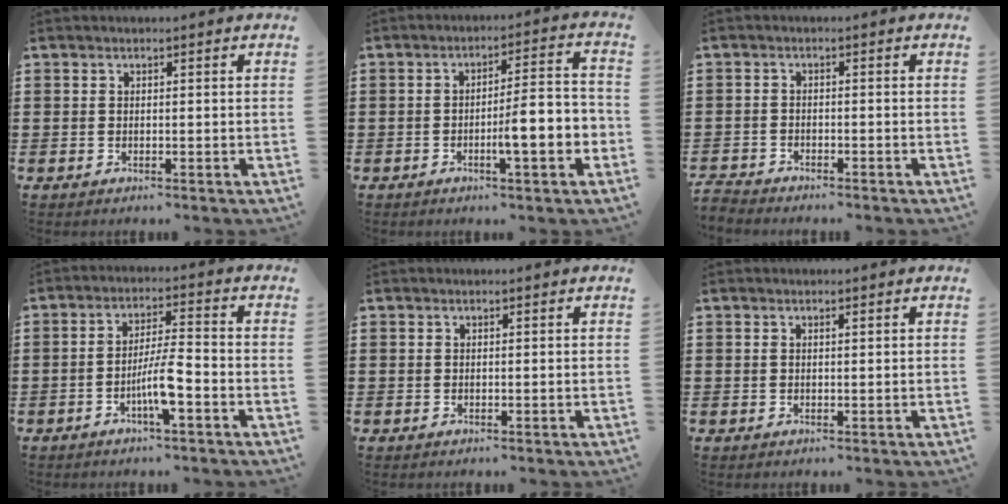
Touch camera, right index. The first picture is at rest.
{"total": 7.5, "force": [-2.4, 1.2, 6.9], "torque": [-0.097, -0.006, -0.045]}
{"total": 2.2, "force": [-2.2, 0.1, -0.2], "torque": [-0.003, 0.001, -0.049]}
{"total": 6.1, "force": [-2.8, 0.8, 5.3], "torque": [-0.108, -0.004, -0.058]}
{"total": 0.0}
{"total": 0.6, "force": [0.2, 0.2, 0.5], "torque": [-0.012, 0.000, 0.004]}